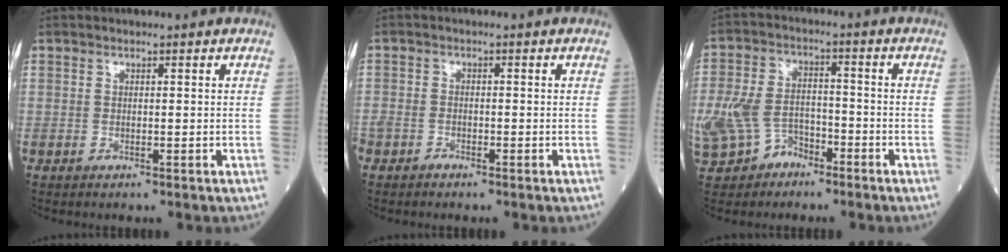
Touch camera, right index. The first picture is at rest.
{"total": 2.7, "force": [-1.9, 1.7, 1.0], "torque": [-0.024, 0.001, -0.034]}
{"total": 12.4, "force": [-6.4, 8.5, 6.4], "torque": [-0.169, 0.010, -0.109]}